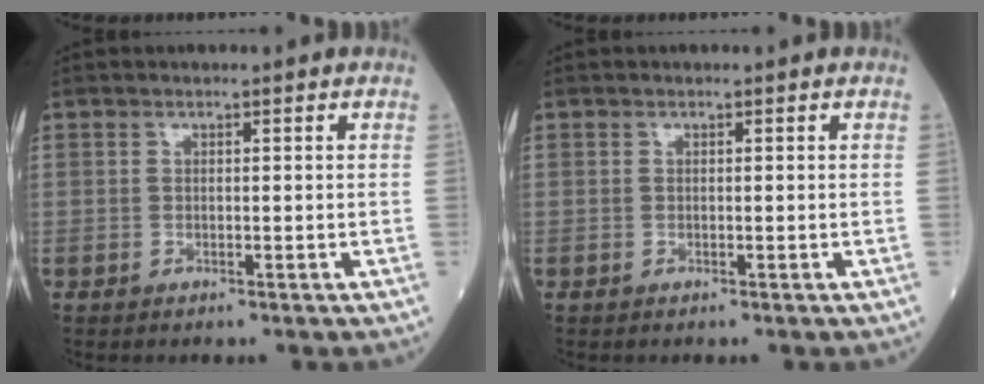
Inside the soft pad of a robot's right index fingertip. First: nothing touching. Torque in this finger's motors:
{"motor_torque": [0.00, 0.01, 0.00, 0.00]}